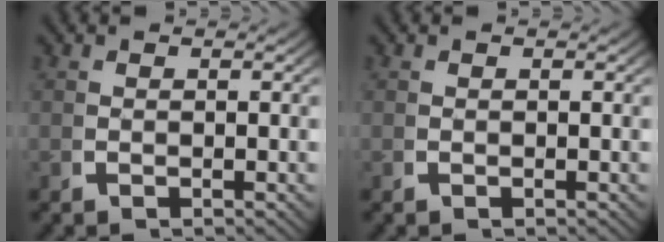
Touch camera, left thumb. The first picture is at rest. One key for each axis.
{"total": 0.0}